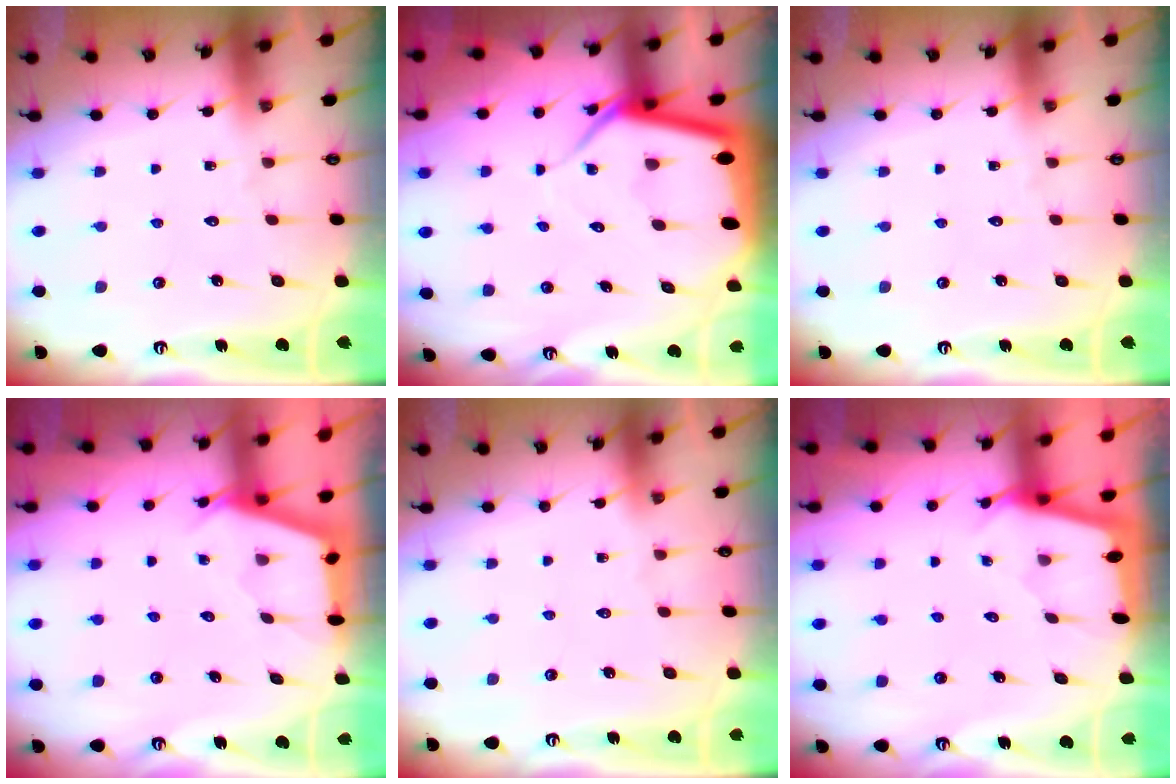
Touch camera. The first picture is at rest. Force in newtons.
{"total": 8.7, "press": 8.7, "slide": 0.9}
{"total": 0.0}
{"total": 2.6, "press": 2.6, "slide": 0.3}
{"total": 0.0}
{"total": 1.9, "press": 1.9, "slide": 0.1}